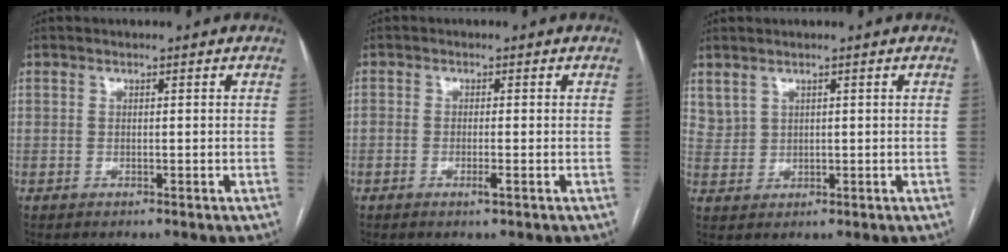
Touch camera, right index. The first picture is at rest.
{"total": 1.7, "force": [-0.8, 0.2, 1.5], "torque": [-0.025, -0.002, -0.013]}
{"total": 2.7, "force": [2.1, 1.5, 0.6], "torque": [-0.011, 0.002, 0.049]}